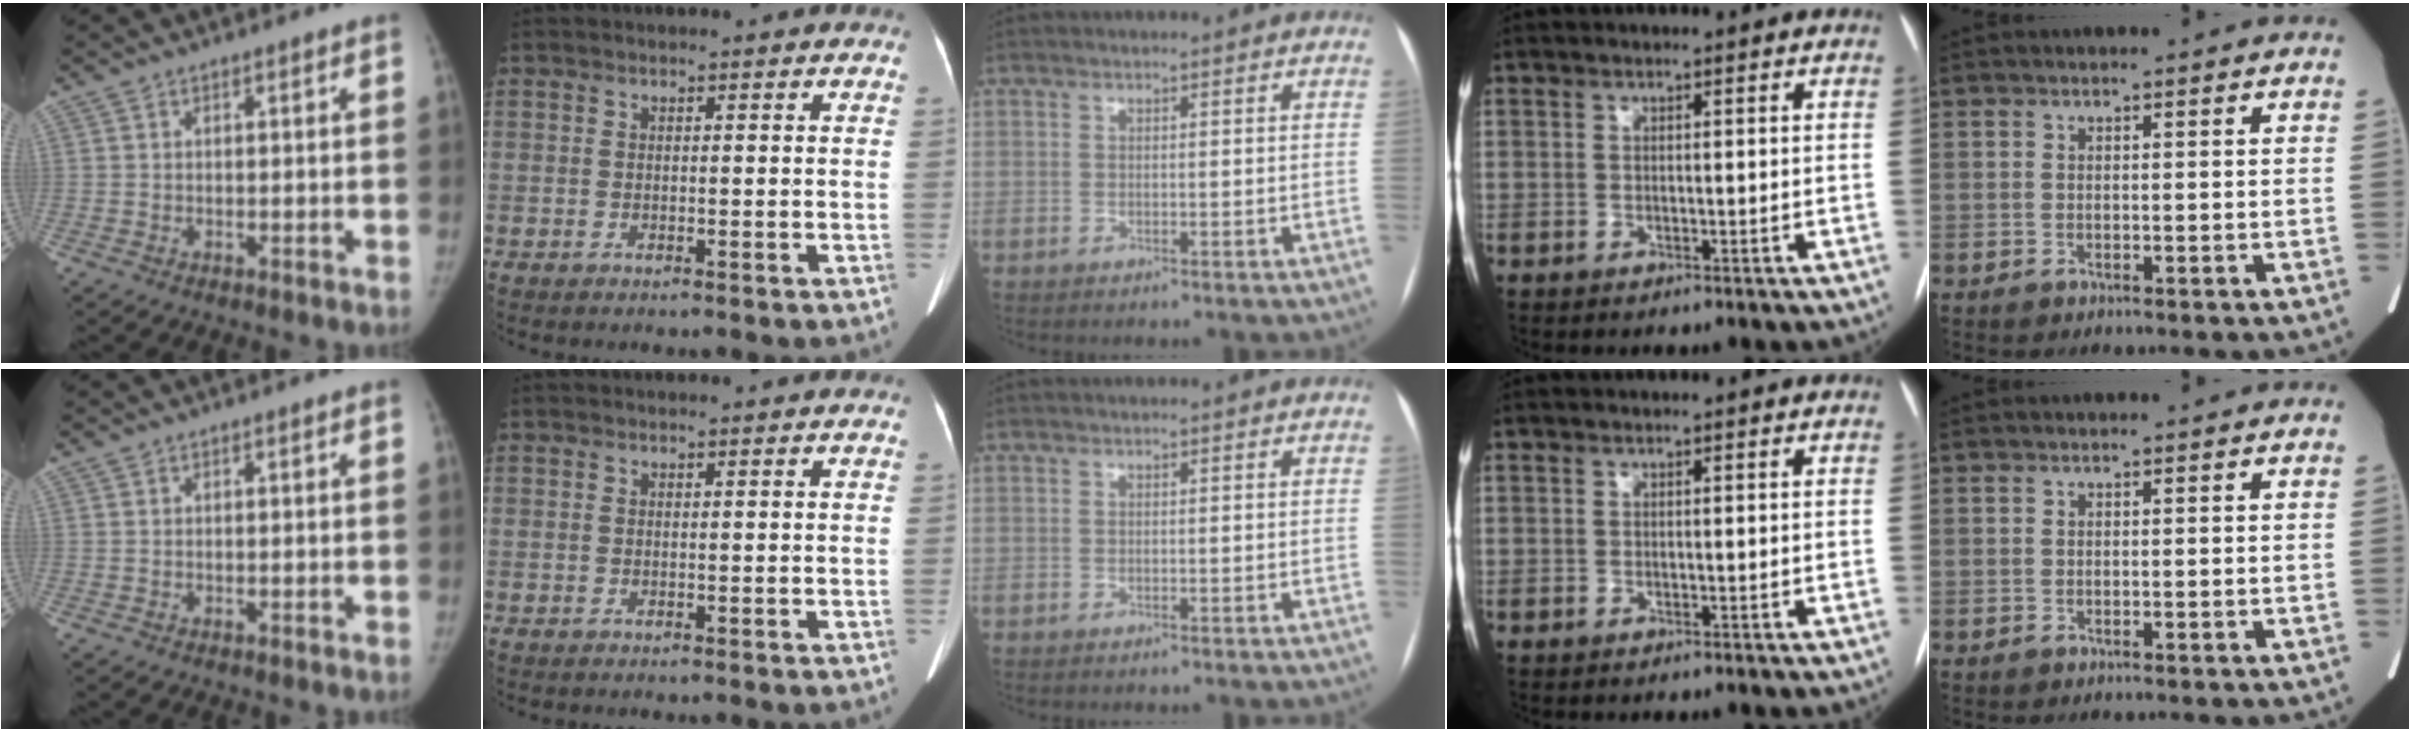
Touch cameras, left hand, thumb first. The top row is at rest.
{}